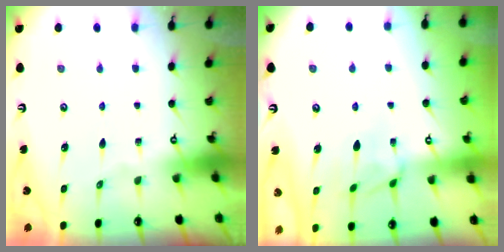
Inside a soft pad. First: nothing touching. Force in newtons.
{"total": 0.6, "press": 0.0, "slide": 0.6}